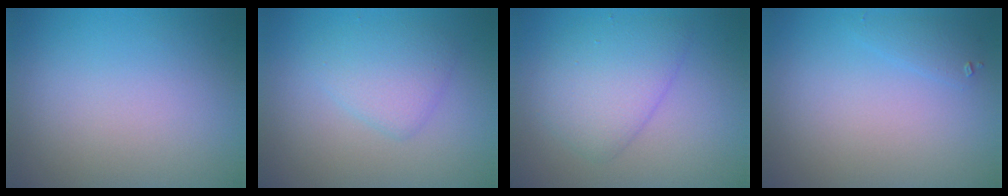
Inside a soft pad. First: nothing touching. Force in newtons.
{"total": 2.8, "press": 2.8, "slide": 0.2}
{"total": 4.1, "press": 4.1, "slide": 0.1}
{"total": 1.1, "press": 1.1, "slide": 0.1}